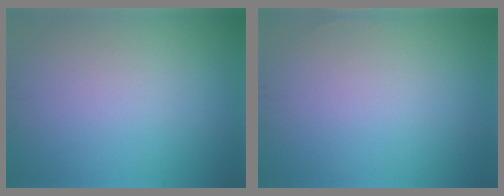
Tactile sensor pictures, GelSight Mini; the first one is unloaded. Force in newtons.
{"total": 0.0}